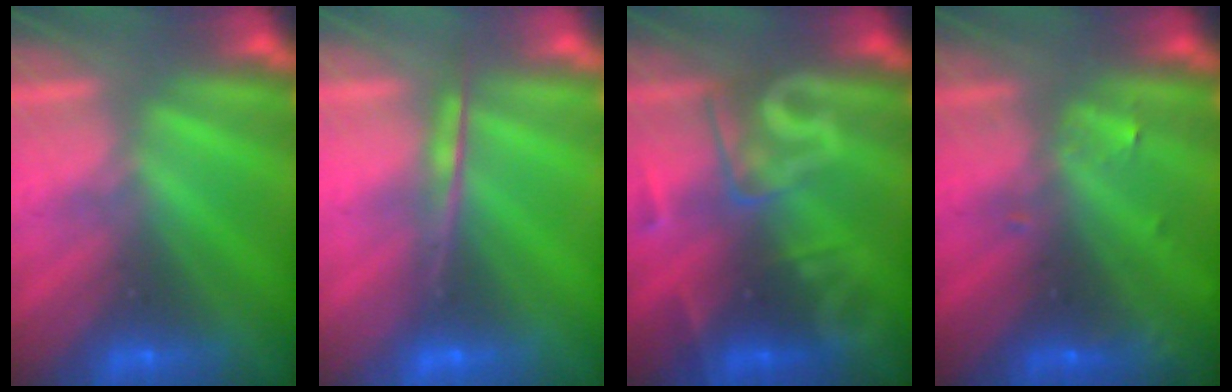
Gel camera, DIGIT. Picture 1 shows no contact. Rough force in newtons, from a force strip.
{"total": 4.6}
{"total": 2.9}
{"total": 2.9}